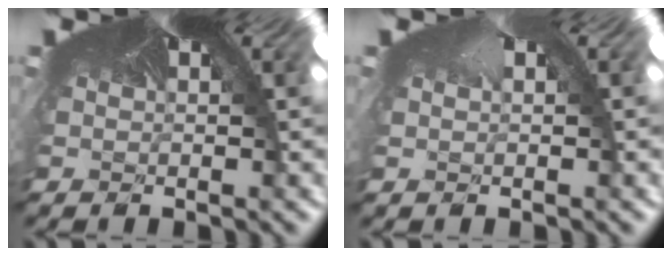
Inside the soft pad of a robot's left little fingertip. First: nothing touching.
{"total": 0.6, "force": [0.1, 0.3, 0.5], "torque": [-0.010, 0.007, 0.000]}